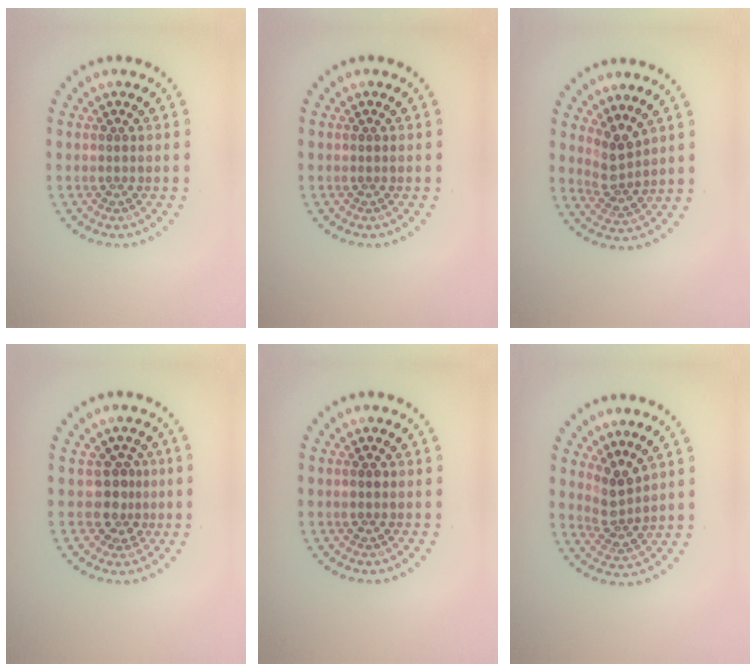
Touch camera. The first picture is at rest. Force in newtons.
{"total": 0.0}
{"total": 2.6, "press": 1.9, "slide": 1.7}
{"total": 2.5, "press": 2.1, "slide": 1.4}
{"total": 0.9, "press": 0.9, "slide": 0.1}
{"total": 2.6, "press": 1.9, "slide": 1.7}